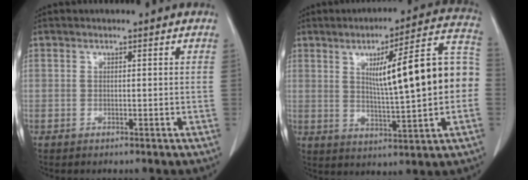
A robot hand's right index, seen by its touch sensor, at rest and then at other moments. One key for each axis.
{"total": 16.7, "fx": 1.1, "fy": 2.0, "fz": 16.5, "tx": -0.229, "ty": 0.034, "tz": 0.020}